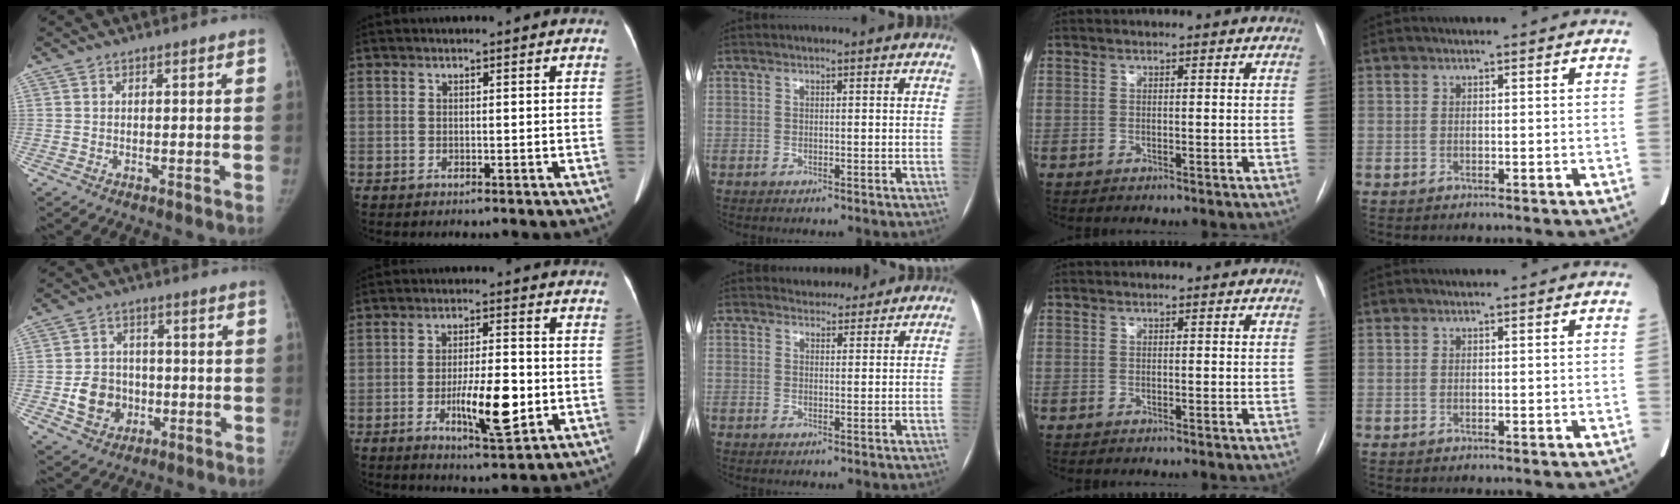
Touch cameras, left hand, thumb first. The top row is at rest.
{"thumb": {"total": 8.9, "force": [-1.9, 7.8, 3.8], "torque": [-0.034, 0.012, -0.028]}, "index": {"total": 9.1, "force": [-2.3, 1.9, 8.6], "torque": [-0.145, -0.011, -0.036]}, "middle": {"total": 3.9, "force": [3.7, 1.4, 0.3], "torque": [0.000, 0.007, 0.048]}}